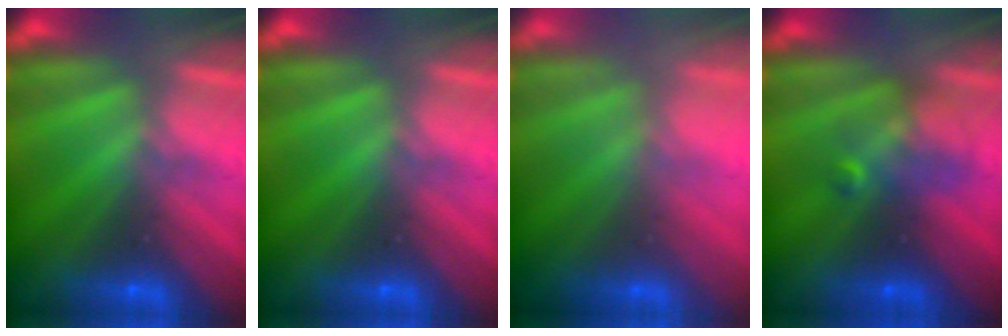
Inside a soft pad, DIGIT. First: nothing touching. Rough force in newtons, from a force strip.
{"total": 0.0}
{"total": 2.9}
{"total": 2.4}